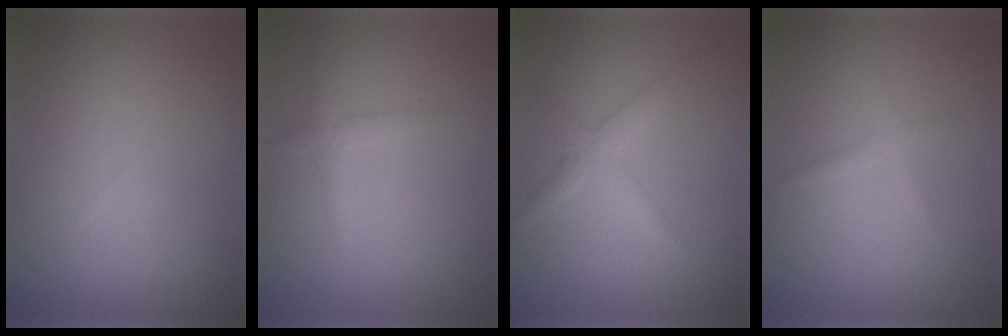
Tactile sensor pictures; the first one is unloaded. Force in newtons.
{"total": 1.5, "press": 1.5, "slide": 0.0}
{"total": 2.4, "press": 2.4, "slide": 0.1}
{"total": 1.2, "press": 1.2, "slide": 0.1}